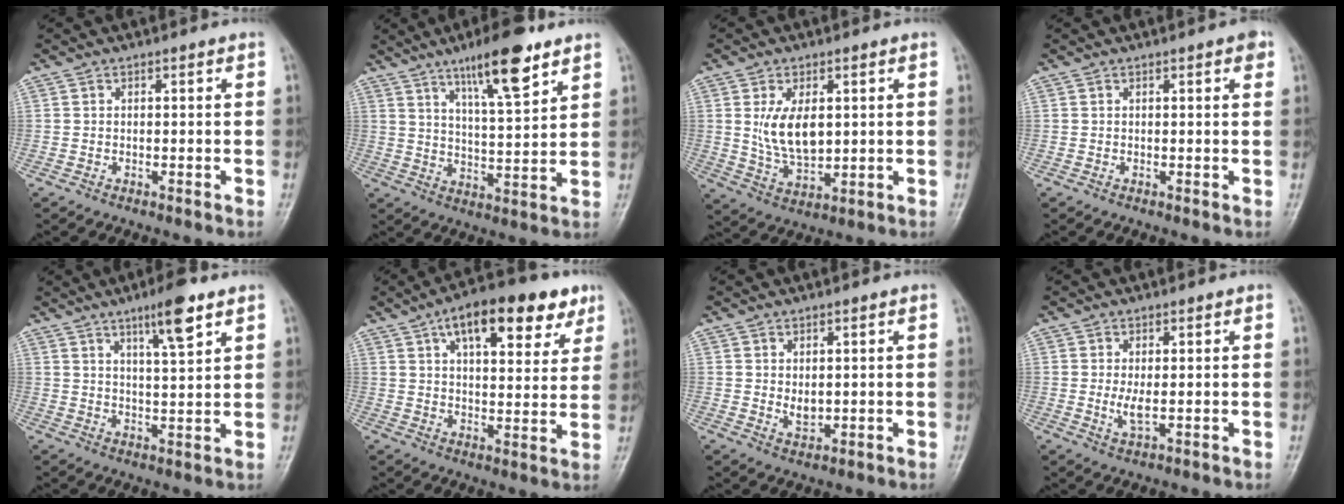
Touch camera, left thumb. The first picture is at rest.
{"total": 12.9, "force": [8.1, 2.9, 9.6], "torque": [-0.143, -0.042, 0.134]}
{"total": 9.0, "force": [1.7, 4.9, 7.3], "torque": [-0.121, -0.018, 0.045]}
{"total": 1.8, "force": [0.9, 0.5, 1.5], "torque": [-0.018, 0.000, 0.008]}
{"total": 8.2, "force": [5.0, 1.3, 6.3], "torque": [-0.100, -0.028, 0.084]}
{"total": 17.4, "force": [9.3, 7.5, 12.7], "torque": [-0.152, -0.014, 0.137]}
{"total": 2.8, "force": [0.5, 1.7, 2.2], "torque": [-0.030, -0.011, 0.015]}
{"total": 2.8, "force": [0.1, 1.0, 2.7], "torque": [-0.058, -0.009, 0.008]}